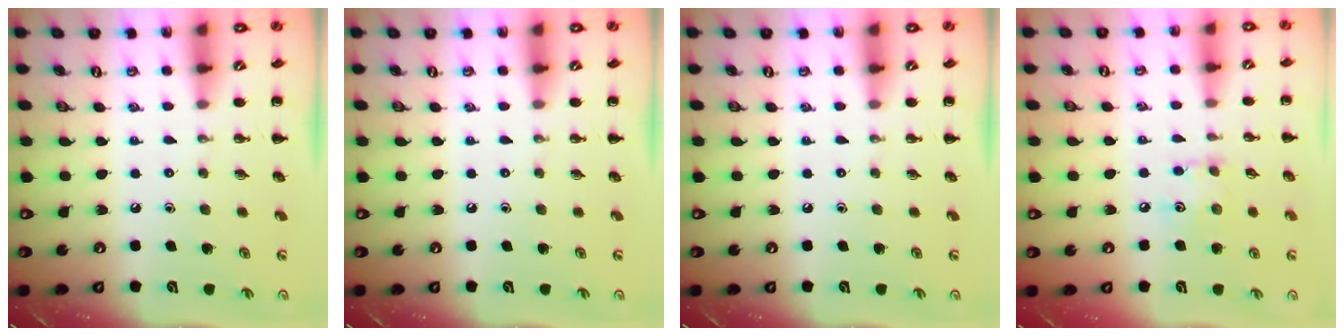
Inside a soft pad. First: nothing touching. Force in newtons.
{"total": 0.0}
{"total": 0.0}
{"total": 6.2, "press": 6.2, "slide": 0.8}